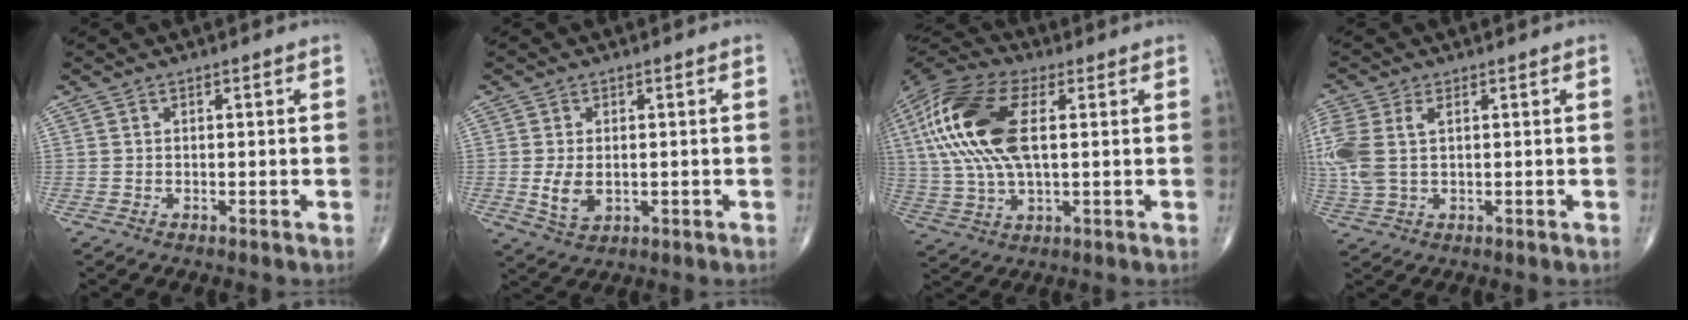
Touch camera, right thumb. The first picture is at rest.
{"total": 5.0, "force": [-0.4, 3.2, 3.9], "torque": [-0.071, -0.010, 0.001]}
{"total": 21.1, "force": [4.2, 9.8, 18.2], "torque": [-0.406, 0.009, 0.069]}
{"total": 9.4, "force": [1.7, 5.4, 7.5], "torque": [-0.215, 0.016, 0.041]}